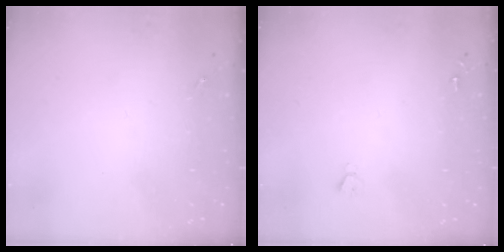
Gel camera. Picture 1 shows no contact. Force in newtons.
{"total": 1.9, "press": 1.9, "slide": 0.2}